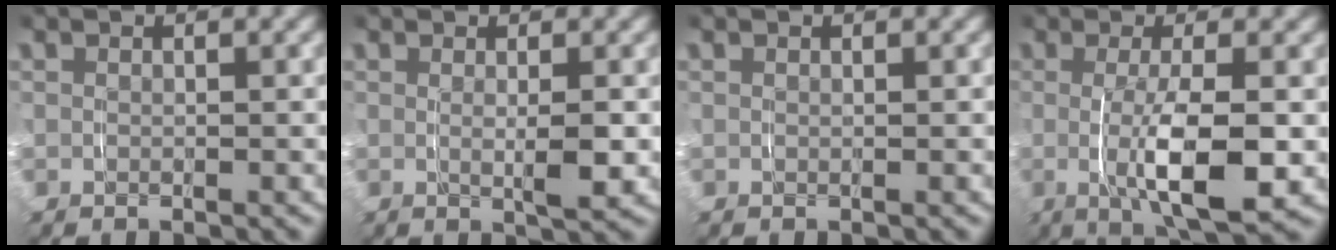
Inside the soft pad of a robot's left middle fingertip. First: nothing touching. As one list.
[{"total": 2.2, "force": [0.1, 0.1, 2.1], "torque": [-0.033, -0.006, 0.004]}, {"total": 0.0}, {"total": 6.4, "force": [-0.8, 1.4, 6.2], "torque": [-0.099, -0.007, -0.009]}]